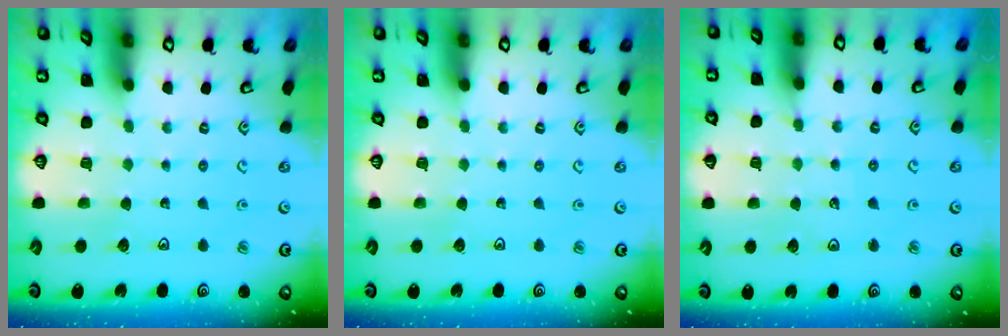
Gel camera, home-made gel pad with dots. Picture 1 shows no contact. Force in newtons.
{"total": 0.0}
{"total": 3.2, "press": 3.0, "slide": 1.3}